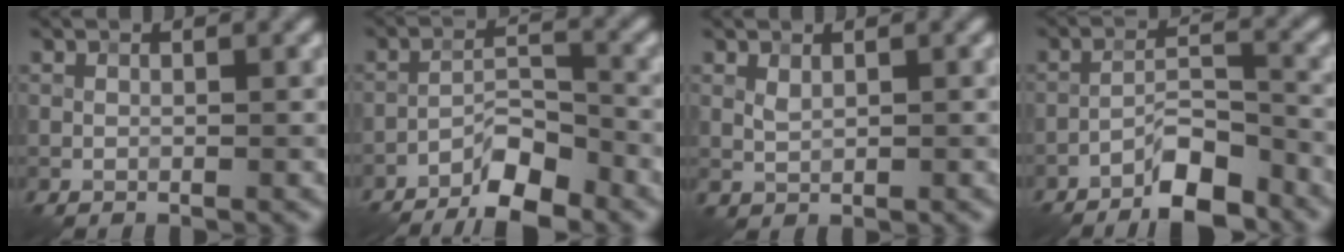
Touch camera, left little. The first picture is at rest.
{"total": 5.5, "force": [-4.2, 1.5, 3.3], "torque": [-0.053, 0.006, -0.079]}
{"total": 0.9, "force": [0.4, 0.5, 0.6], "torque": [-0.018, -0.002, 0.013]}
{"total": 5.8, "force": [-4.3, 1.5, 3.5], "torque": [-0.057, 0.007, -0.081]}